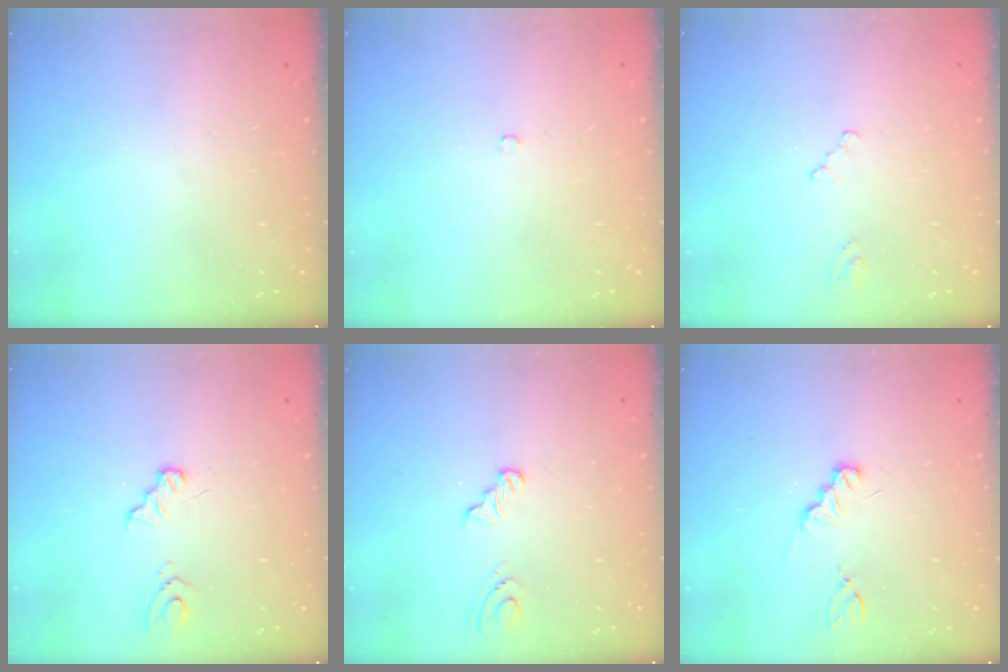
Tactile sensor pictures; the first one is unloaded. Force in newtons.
{"total": 2.1, "press": 2.1, "slide": 0.4}
{"total": 0.7, "press": 0.6, "slide": 0.2}
{"total": 4.6, "press": 4.6, "slide": 0.3}
{"total": 3.6, "press": 3.2, "slide": 1.7}
{"total": 1.2, "press": 1.2, "slide": 0.1}